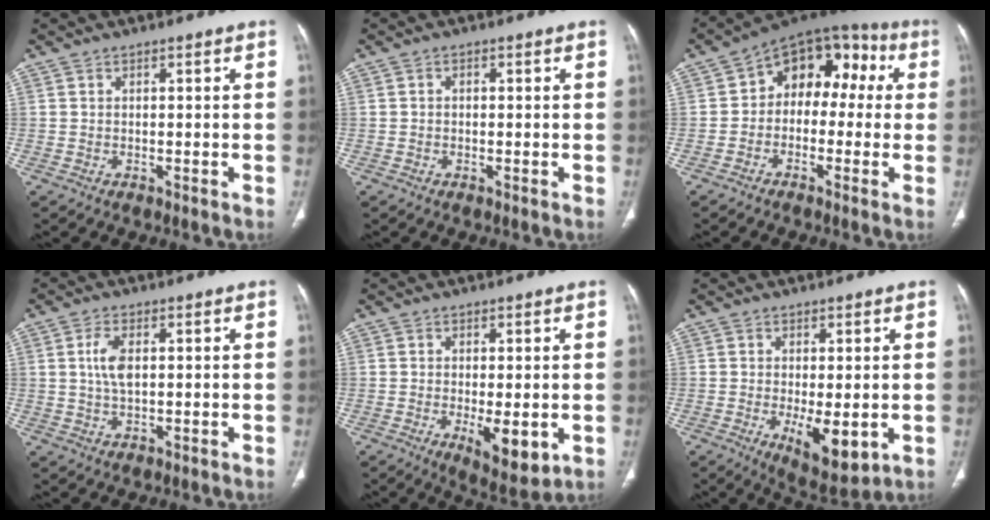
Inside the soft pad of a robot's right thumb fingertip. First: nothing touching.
{"total": 0.6, "force": [0.0, 0.4, 0.4], "torque": [-0.005, 0.002, -0.002]}
{"total": 13.7, "force": [1.4, 9.4, 9.9], "torque": [-0.081, 0.056, 0.001]}
{"total": 4.6, "force": [0.8, 2.3, 3.9], "torque": [-0.083, 0.001, 0.017]}
{"total": 7.9, "force": [-1.8, 3.0, 7.1], "torque": [-0.101, -0.020, -0.018]}
{"total": 8.7, "force": [-1.8, 3.5, 7.7], "torque": [-0.109, -0.021, -0.017]}